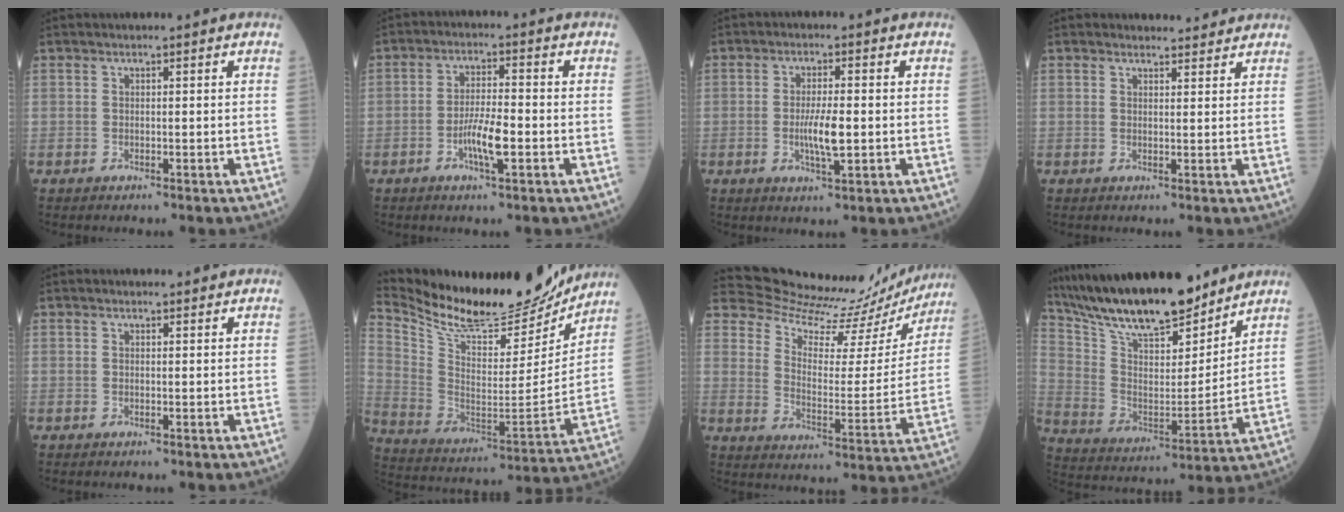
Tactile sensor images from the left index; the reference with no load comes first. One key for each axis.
{"total": 5.2, "fx": -2.1, "fy": 0.7, "fz": 4.8, "tx": -0.092, "ty": -0.005, "tz": -0.041}
{"total": 4.7, "fx": -0.8, "fy": 0.7, "fz": 4.5, "tx": -0.088, "ty": -0.009, "tz": -0.015}
{"total": 4.0, "fx": 3.8, "fy": 1.2, "fz": 0.2, "tx": 0.002, "ty": 0.004, "tz": 0.041}
{"total": 1.6, "fx": 1.6, "fy": 0.4, "fz": 0.2, "tx": -0.006, "ty": 0.005, "tz": 0.019}
{"total": 23.6, "fx": 21.6, "fy": 5.1, "fz": 8.0, "tx": -0.159, "ty": -0.040, "tz": 0.340}
{"total": 19.4, "fx": 19.0, "fy": 2.9, "fz": 2.1, "tx": -0.033, "ty": -0.081, "tz": 0.240}
{"total": 20.9, "fx": 18.1, "fy": 4.4, "fz": 9.6, "tx": -0.178, "ty": -0.001, "tz": 0.312}